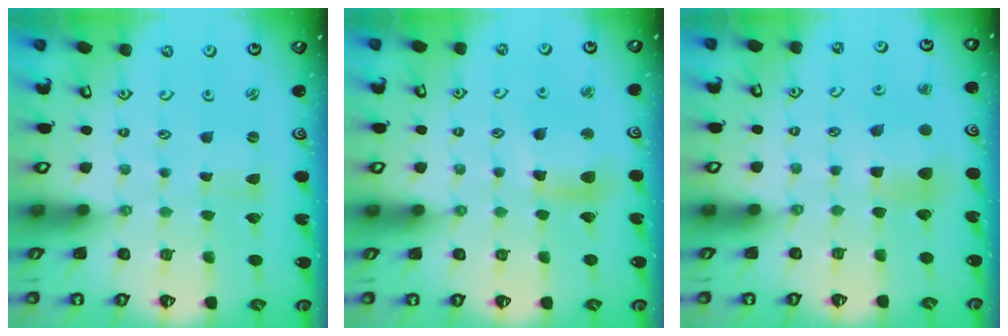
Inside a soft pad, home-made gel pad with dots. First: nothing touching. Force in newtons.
{"total": 9.8, "press": 9.7, "slide": 1.0}
{"total": 6.9, "press": 6.9, "slide": 0.3}